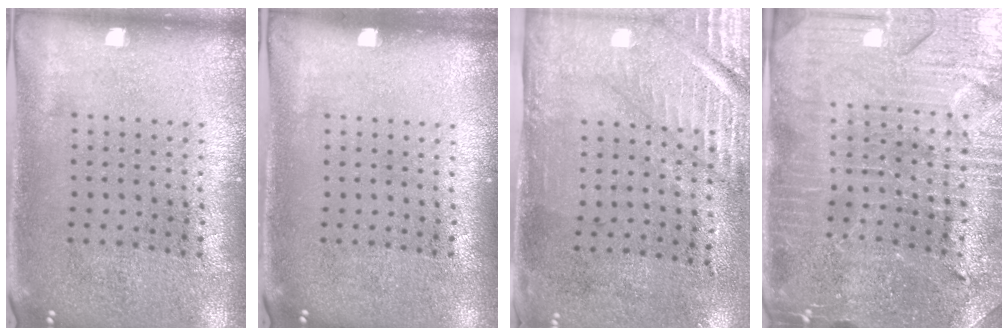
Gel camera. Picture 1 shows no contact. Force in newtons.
{"total": 0.0}
{"total": 3.0, "press": 2.5, "slide": 1.6}
{"total": 3.4, "press": 3.3, "slide": 0.6}